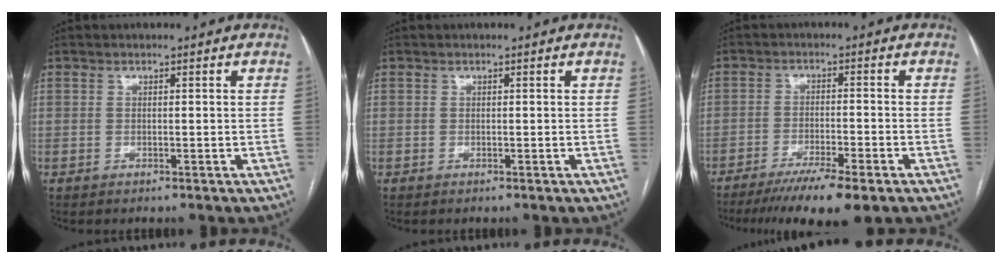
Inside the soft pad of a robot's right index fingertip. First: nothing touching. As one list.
[{"total": 0.0}, {"total": 10.2, "force": [-7.5, 0.5, 6.9], "torque": [-0.104, -0.023, -0.118]}]